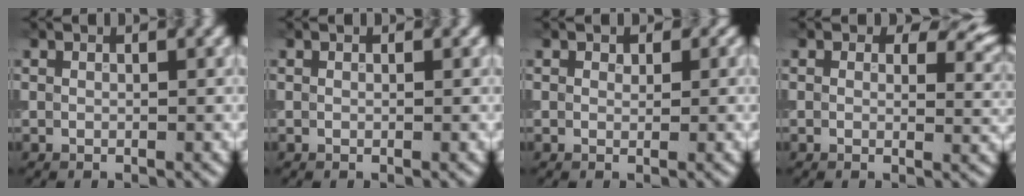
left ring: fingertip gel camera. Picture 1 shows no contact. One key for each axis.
{"total": 0.0}
{"total": 0.8, "fx": 0.5, "fy": 0.6, "fz": 0.2, "tx": -0.001, "ty": -0.005, "tz": 0.002}
{"total": 3.7, "fx": 1.8, "fy": 2.2, "fz": 2.3, "tx": -0.028, "ty": -0.007, "tz": 0.019}